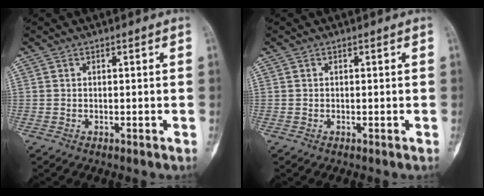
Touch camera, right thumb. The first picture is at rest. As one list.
[{"total": 0.0}]